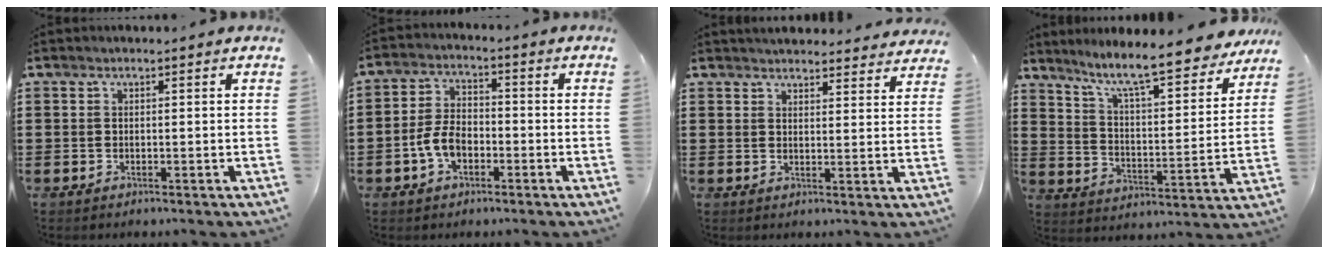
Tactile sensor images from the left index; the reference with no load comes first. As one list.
[{"total": 5.7, "force": [-2.1, 3.4, 4.1], "torque": [-0.097, 0.002, -0.045]}, {"total": 3.5, "force": [3.5, 0.2, 0.3], "torque": [-0.008, -0.018, 0.062]}, {"total": 9.4, "force": [8.2, 0.0, 4.6], "torque": [-0.110, -0.054, 0.133]}]